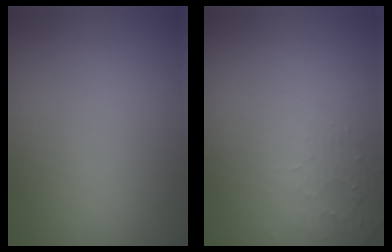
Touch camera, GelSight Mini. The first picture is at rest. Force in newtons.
{"total": 1.6, "press": 1.6, "slide": 0.4}